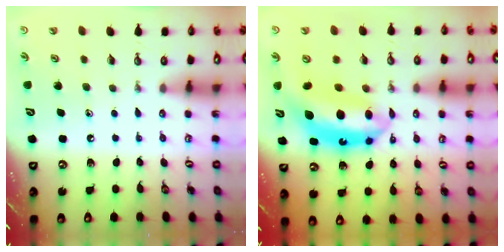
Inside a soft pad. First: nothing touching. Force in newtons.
{"total": 13.2, "press": 13.1, "slide": 1.7}